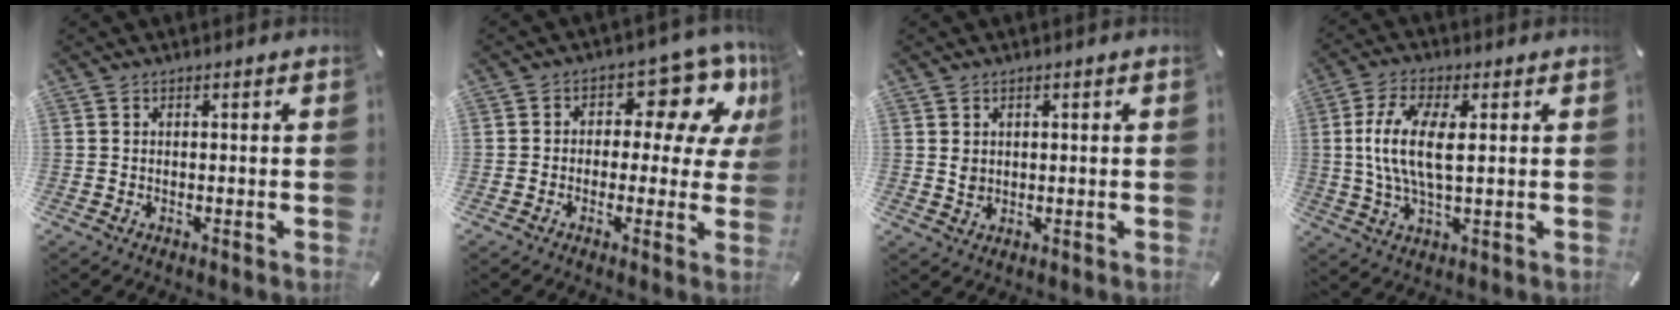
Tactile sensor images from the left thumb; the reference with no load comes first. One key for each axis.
{"total": 11.6, "fx": 4.7, "fy": 6.9, "fz": 8.0, "tx": -0.105, "ty": -0.027, "tz": 0.080}
{"total": 2.2, "fx": 0.6, "fy": 1.9, "fz": 0.9, "tx": -0.013, "ty": 0.000, "tz": 0.009}
{"total": 11.1, "fx": 1.6, "fy": 4.5, "fz": 10.0, "tx": -0.220, "ty": -0.005, "tz": 0.022}